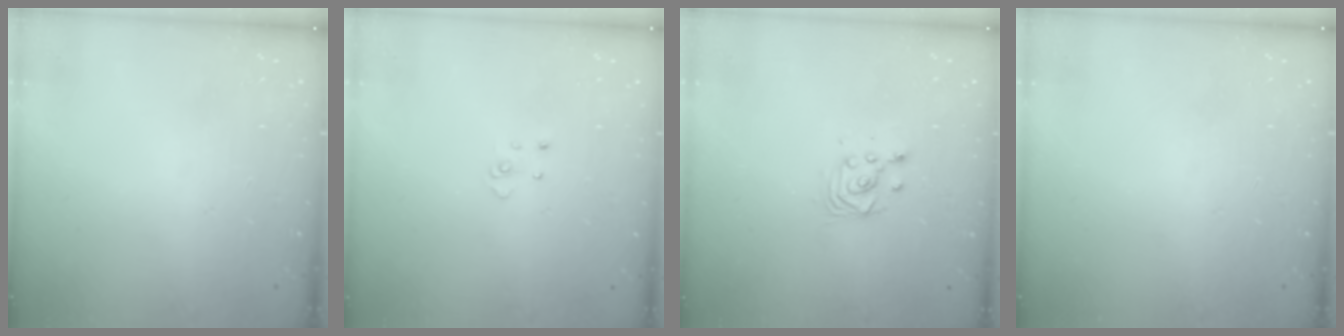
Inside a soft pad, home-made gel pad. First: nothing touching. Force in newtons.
{"total": 2.7, "press": 2.7, "slide": 0.3}
{"total": 3.3, "press": 3.3, "slide": 0.4}
{"total": 0.0}